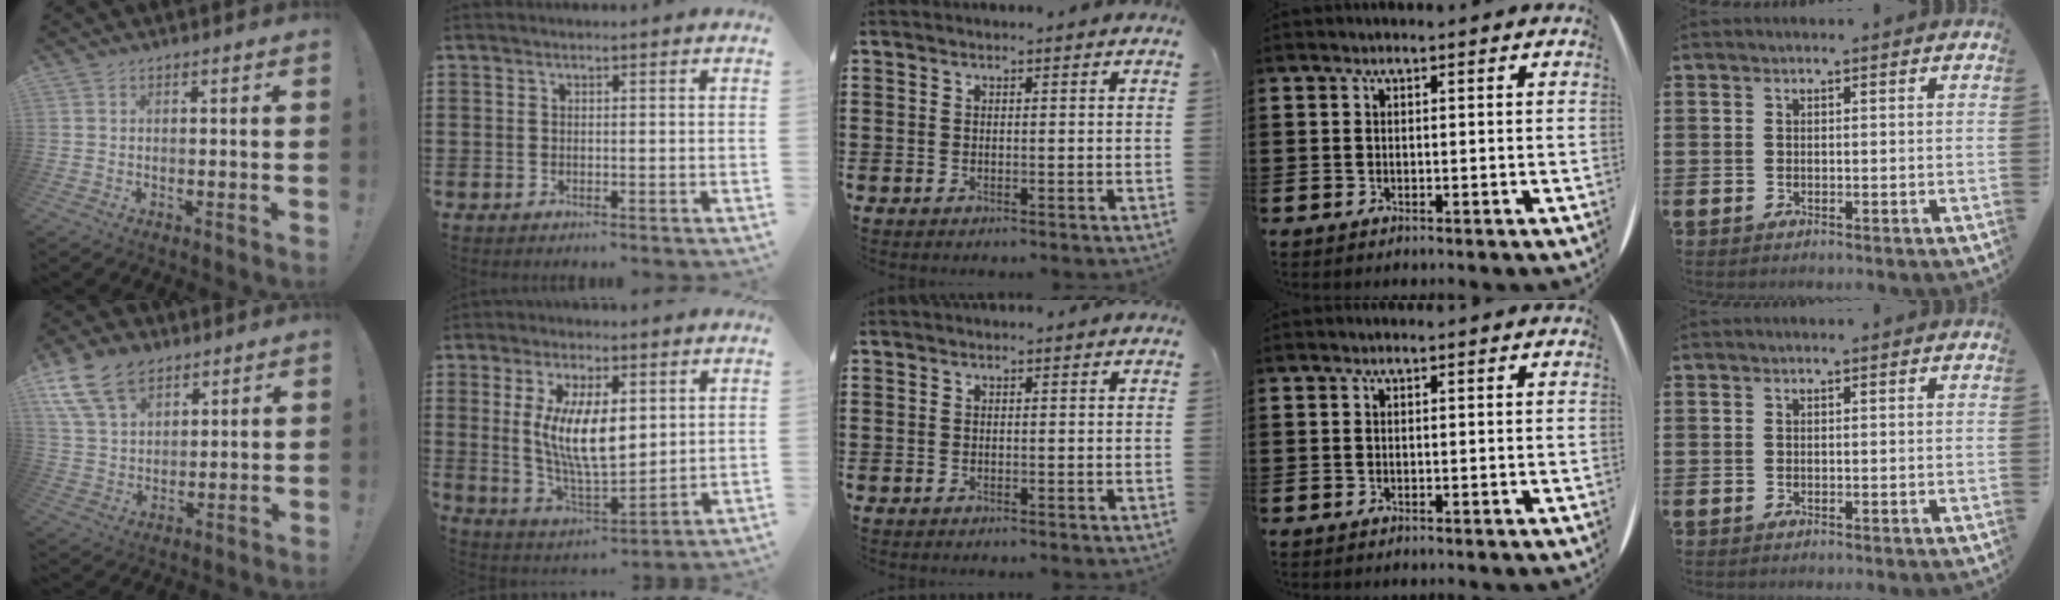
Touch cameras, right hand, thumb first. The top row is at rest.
{"thumb": {"total": 14.8, "force": [9.1, 9.2, 7.2], "torque": [-0.143, -0.041, 0.173]}, "index": {"total": 9.9, "force": [2.0, 3.8, 8.9], "torque": [-0.178, 0.006, 0.036]}}